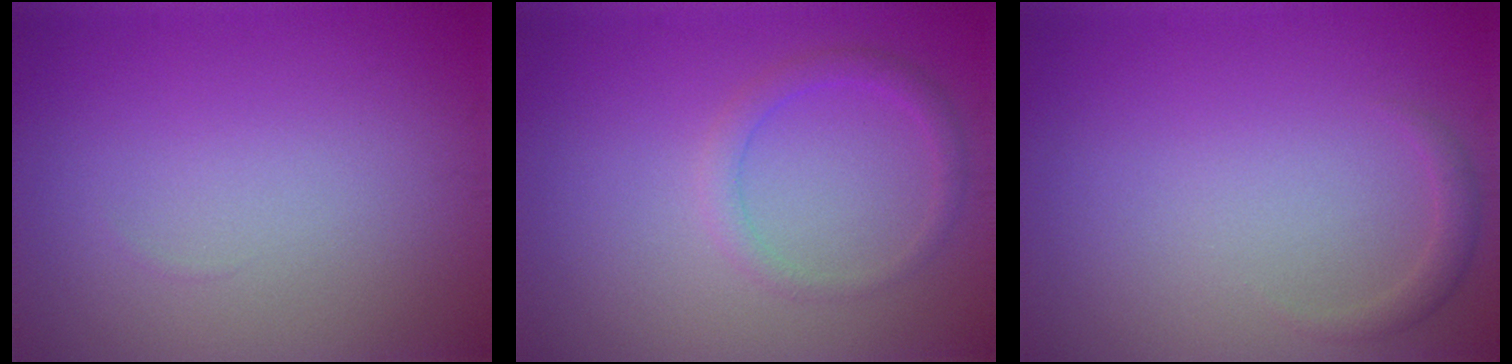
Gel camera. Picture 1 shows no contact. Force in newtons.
{"total": 1.8, "press": 1.8, "slide": 0.1}
{"total": 1.1, "press": 1.1, "slide": 0.2}